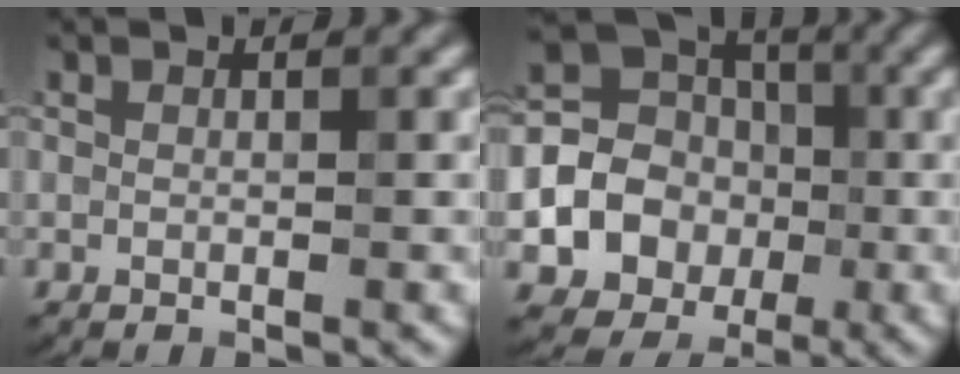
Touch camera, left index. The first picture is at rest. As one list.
[{"total": 9.4, "force": [-1.4, 8.3, 4.1], "torque": [-0.078, -0.007, -0.050]}]